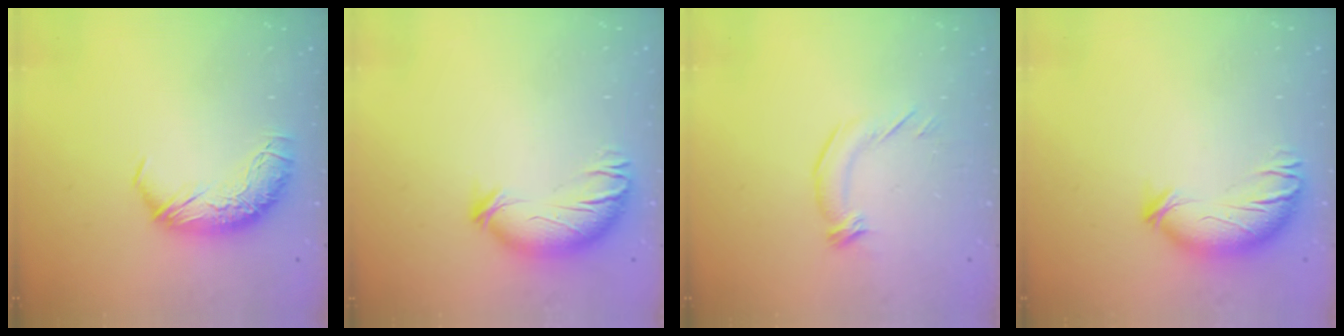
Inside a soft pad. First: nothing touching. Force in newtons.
{"total": 3.8, "press": 3.0, "slide": 2.2}
{"total": 2.6, "press": 2.0, "slide": 1.7}
{"total": 3.8, "press": 3.0, "slide": 2.3}